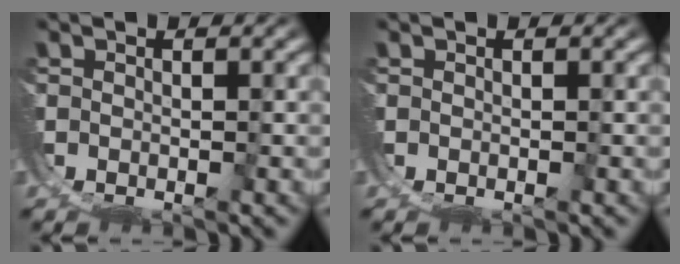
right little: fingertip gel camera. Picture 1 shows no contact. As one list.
[{"total": 0.0}]